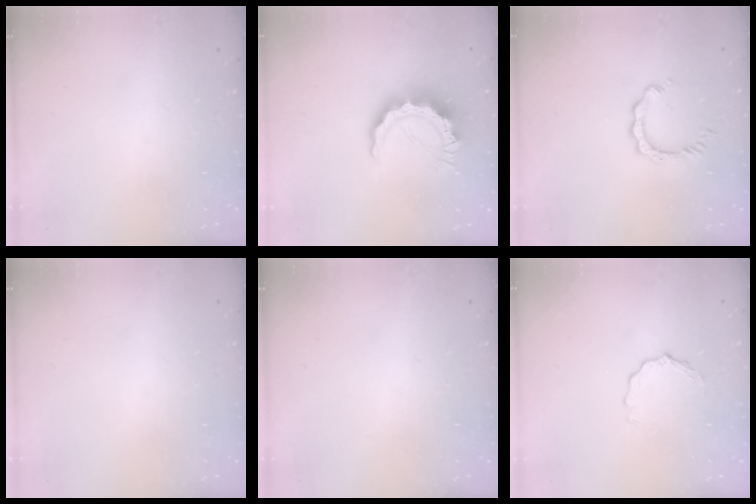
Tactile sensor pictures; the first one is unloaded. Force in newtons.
{"total": 10.3, "press": 10.3, "slide": 1.0}
{"total": 3.8, "press": 3.7, "slide": 0.2}
{"total": 0.0}
{"total": 0.0}
{"total": 4.1, "press": 4.1, "slide": 0.4}